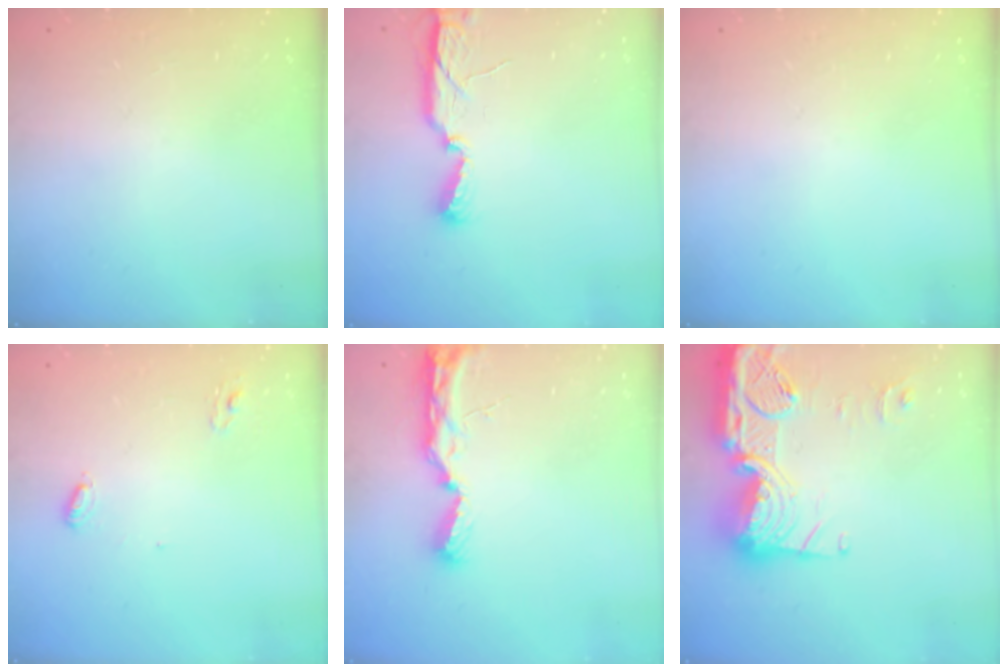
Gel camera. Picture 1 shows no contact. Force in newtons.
{"total": 9.0, "press": 7.8, "slide": 4.5}
{"total": 0.0}
{"total": 4.2, "press": 4.2, "slide": 0.3}
{"total": 8.8, "press": 8.8, "slide": 1.0}
{"total": 23.2, "press": 23.1, "slide": 2.1}